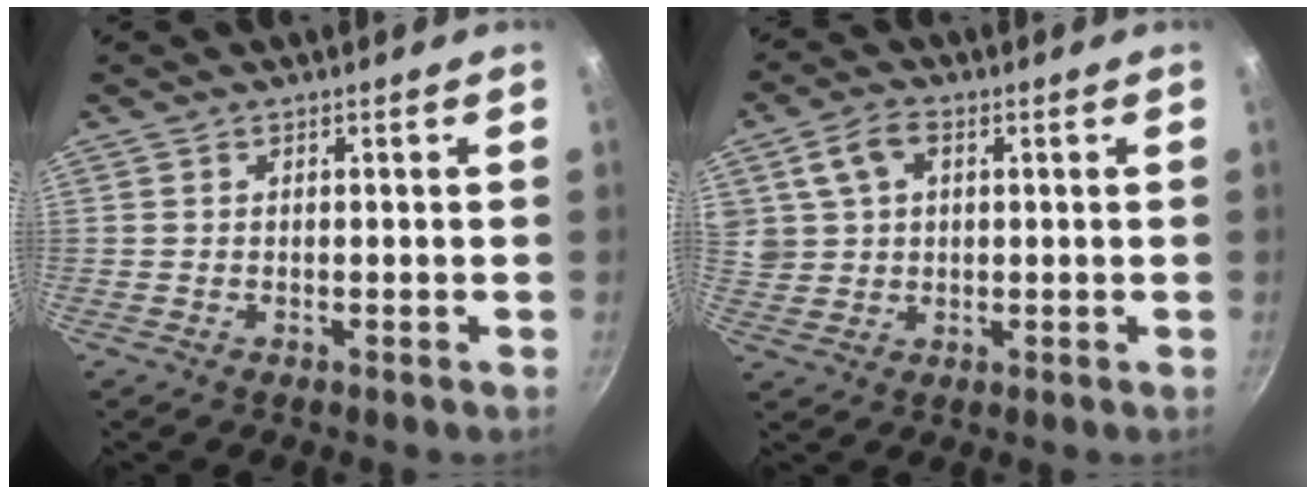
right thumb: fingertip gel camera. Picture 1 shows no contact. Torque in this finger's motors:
{"motor_torque": [0.21, 0.50, 0.79, 0.73, 0.36]}